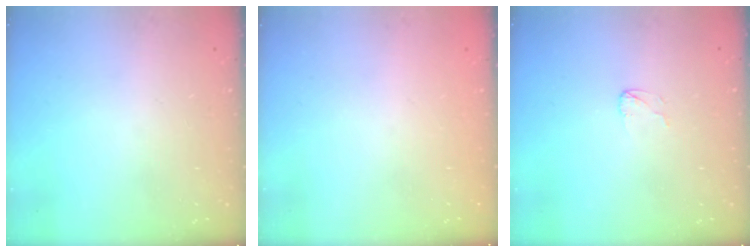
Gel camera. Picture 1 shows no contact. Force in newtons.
{"total": 0.0}
{"total": 2.6, "press": 2.6, "slide": 0.2}